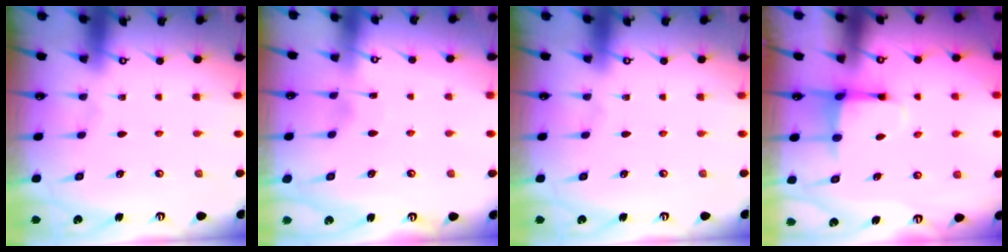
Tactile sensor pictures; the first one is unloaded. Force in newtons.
{"total": 2.4, "press": 2.4, "slide": 0.4}
{"total": 0.0}
{"total": 3.7, "press": 3.5, "slide": 1.3}